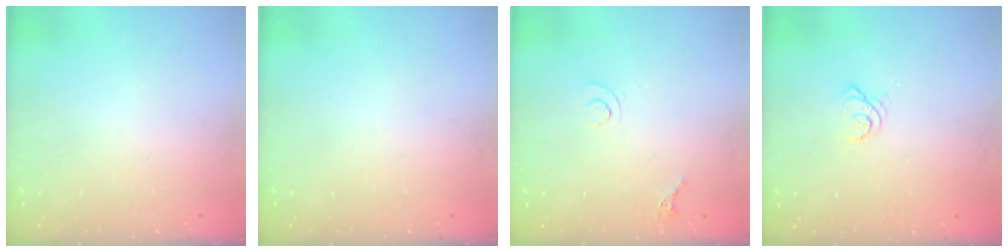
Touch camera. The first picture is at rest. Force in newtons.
{"total": 0.0}
{"total": 5.8, "press": 5.8, "slide": 0.4}
{"total": 3.7, "press": 3.7, "slide": 0.1}